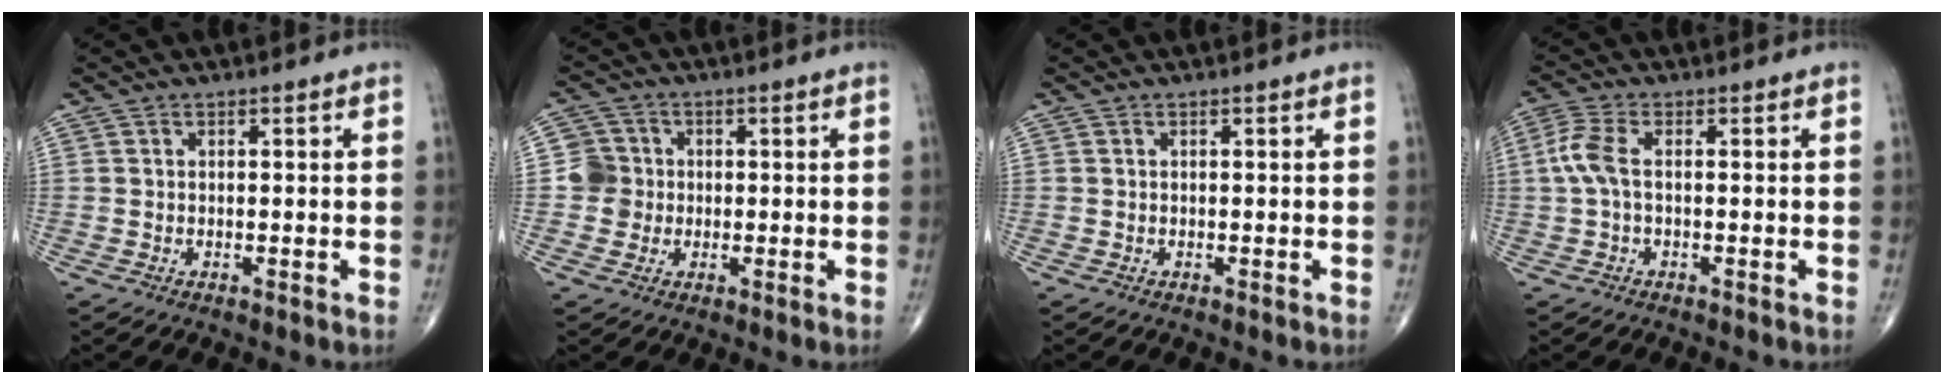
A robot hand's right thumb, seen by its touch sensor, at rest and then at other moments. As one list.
[{"total": 4.6, "force": [-0.2, 4.6, 0.6], "torque": [0.020, 0.009, -0.011]}, {"total": 0.0}, {"total": 4.9, "force": [0.1, 2.1, 4.4], "torque": [-0.125, 0.010, -0.006]}]